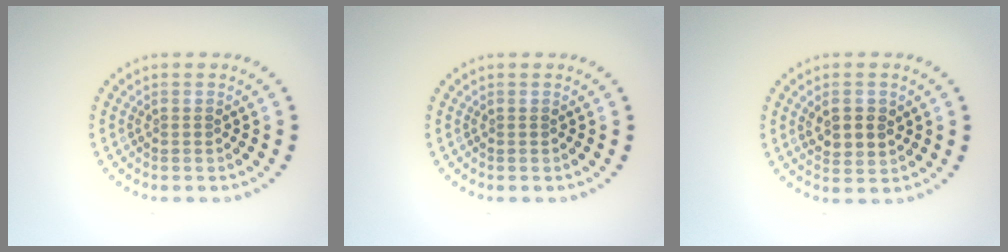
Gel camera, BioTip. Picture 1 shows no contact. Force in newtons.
{"total": 0.0}
{"total": 3.0, "press": 2.9, "slide": 0.6}